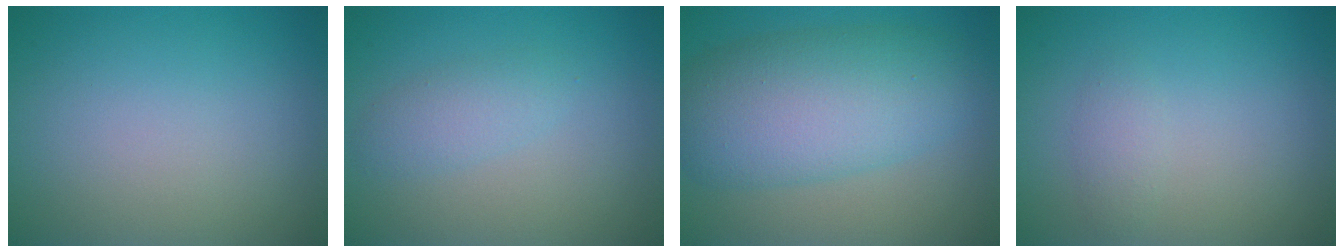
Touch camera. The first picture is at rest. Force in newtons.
{"total": 2.0, "press": 2.0, "slide": 0.1}
{"total": 8.7, "press": 8.7, "slide": 0.5}
{"total": 1.1, "press": 1.1, "slide": 0.0}